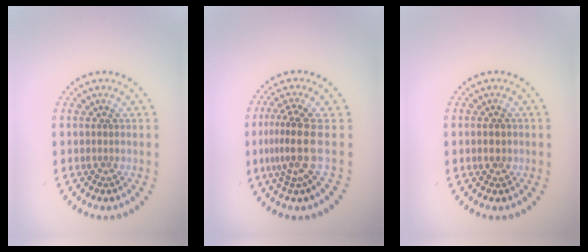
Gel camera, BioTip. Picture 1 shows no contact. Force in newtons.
{"total": 3.6, "press": 2.6, "slide": 2.5}
{"total": 1.7, "press": 1.7, "slide": 0.1}